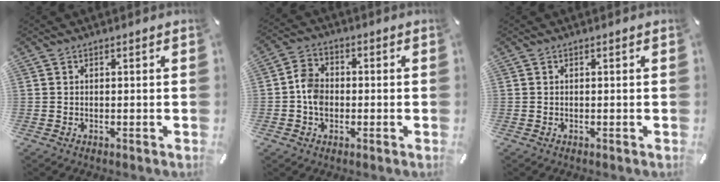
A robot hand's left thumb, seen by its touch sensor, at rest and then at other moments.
{"total": 5.9, "force": [-1.1, 4.8, 3.3], "torque": [-0.072, 0.010, -0.020]}
{"total": 0.0}